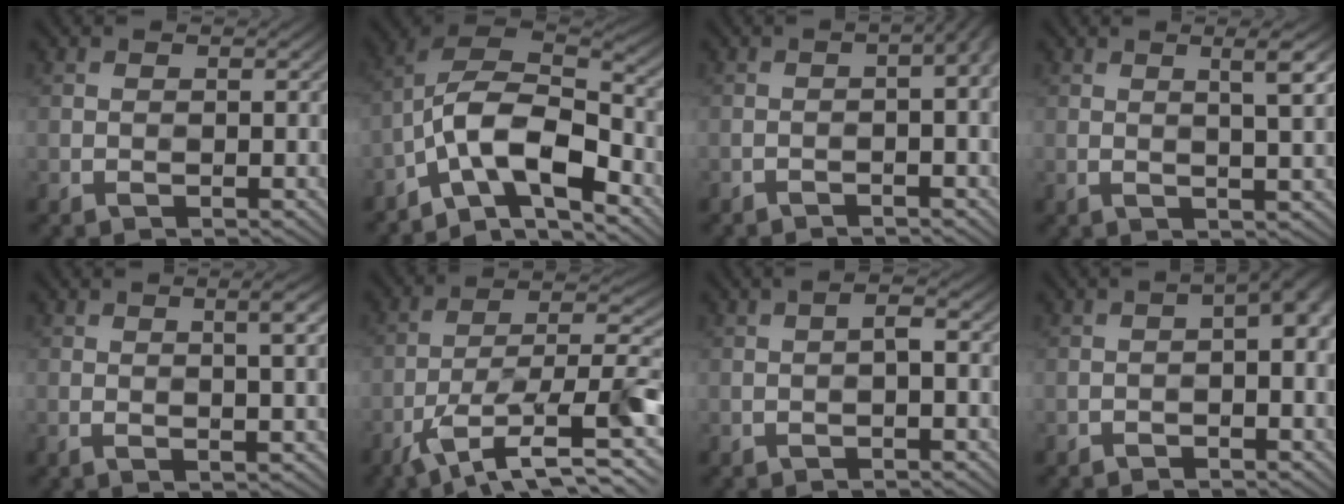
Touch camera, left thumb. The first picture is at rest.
{"total": 12.7, "force": [-6.4, 5.6, 9.4], "torque": [-0.194, -0.010, -0.112]}
{"total": 5.5, "force": [-2.1, 0.9, 5.0], "torque": [-0.058, 0.007, -0.016]}
{"total": 3.8, "force": [1.9, 0.0, 3.3], "torque": [-0.049, 0.009, 0.032]}
{"total": 4.4, "force": [1.6, 0.5, 4.1], "torque": [-0.061, 0.009, 0.027]}
{"total": 13.6, "force": [-6.2, 5.0, 11.0], "torque": [-0.199, 0.000, -0.098]}
{"total": 1.9, "force": [-0.1, 0.1, 1.9], "torque": [-0.027, 0.010, -0.011]}
{"total": 4.4, "force": [-0.6, 0.9, 4.2], "torque": [-0.054, 0.010, -0.009]}